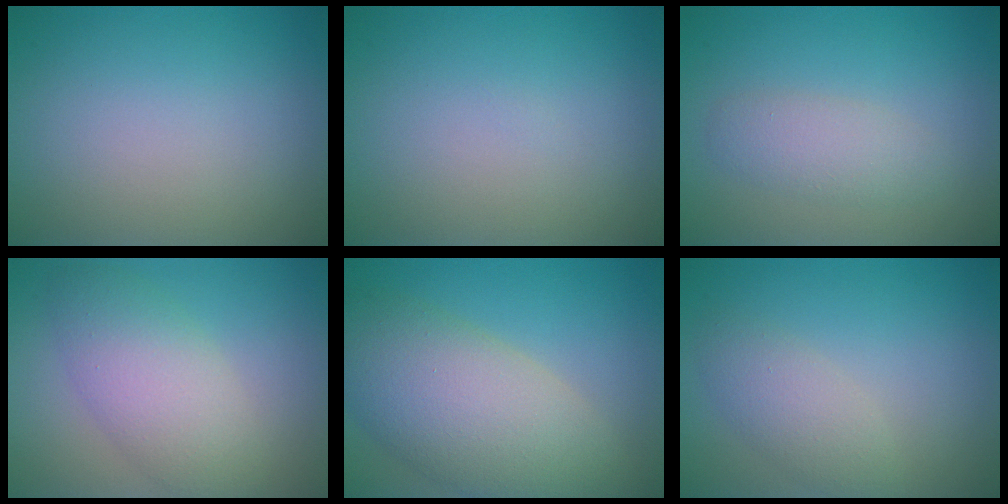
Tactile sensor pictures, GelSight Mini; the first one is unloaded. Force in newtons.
{"total": 0.0}
{"total": 2.3, "press": 2.3, "slide": 0.1}
{"total": 5.3, "press": 5.3, "slide": 0.3}
{"total": 9.5, "press": 9.5, "slide": 0.8}
{"total": 2.7, "press": 2.7, "slide": 0.1}